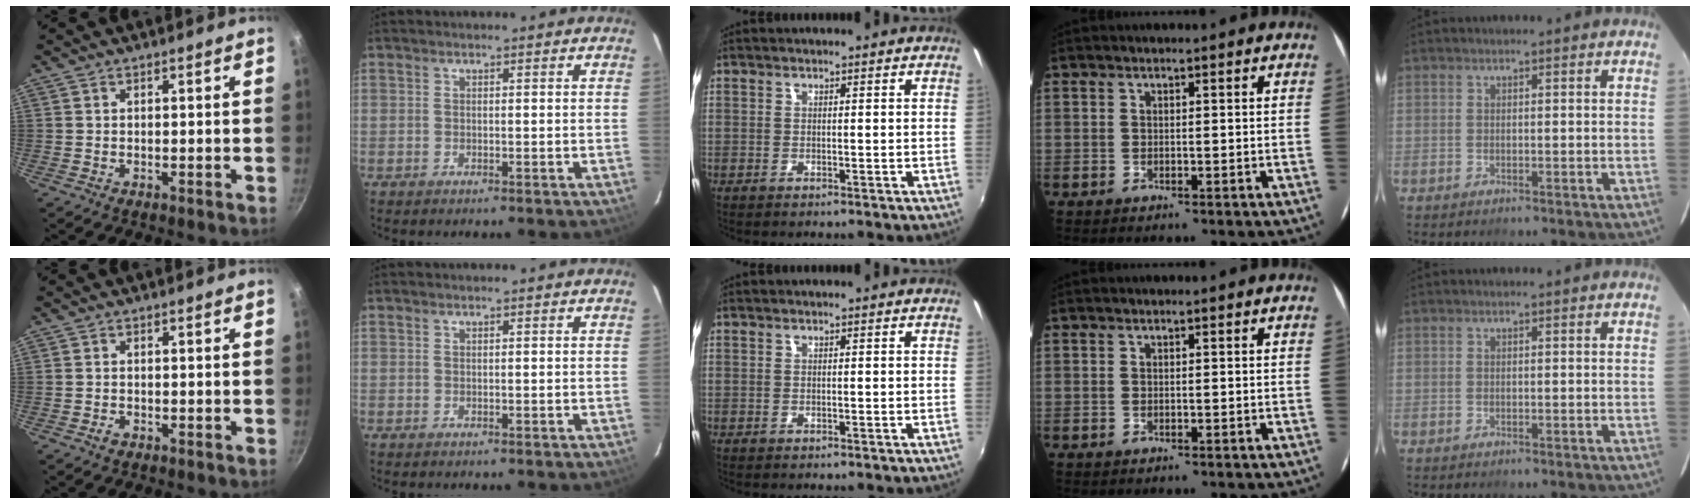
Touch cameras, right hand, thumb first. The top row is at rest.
{"thumb": {"total": 1.2, "force": [-0.7, 0.8, 0.6], "torque": [-0.013, 0.004, -0.014]}}